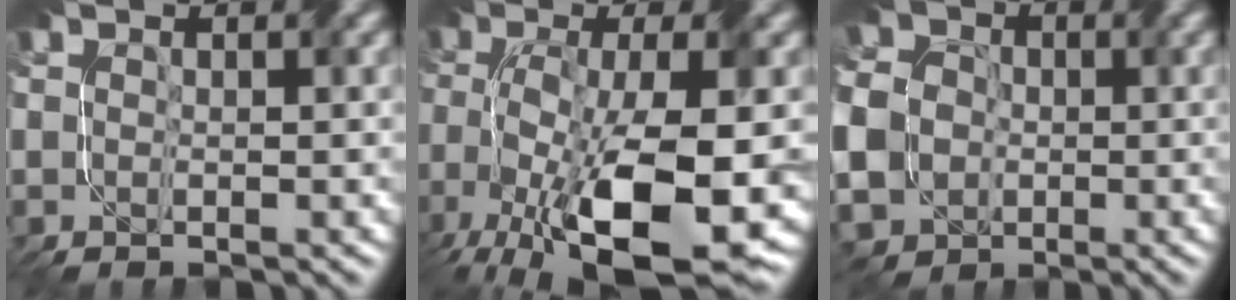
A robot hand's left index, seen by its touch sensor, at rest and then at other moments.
{"total": 11.9, "force": [-5.4, 4.5, 9.6], "torque": [-0.186, -0.023, -0.078]}
{"total": 8.1, "force": [-0.8, 7.4, 3.1], "torque": [-0.088, 0.000, -0.028]}